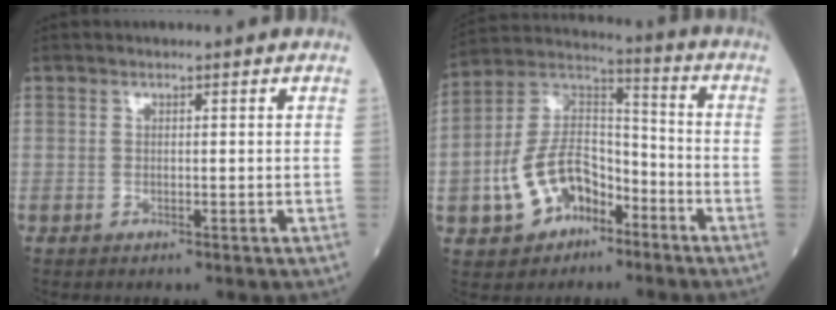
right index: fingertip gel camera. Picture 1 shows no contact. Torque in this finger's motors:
{"motor_torque": [0.43, -0.31, 0.24, 0.13]}